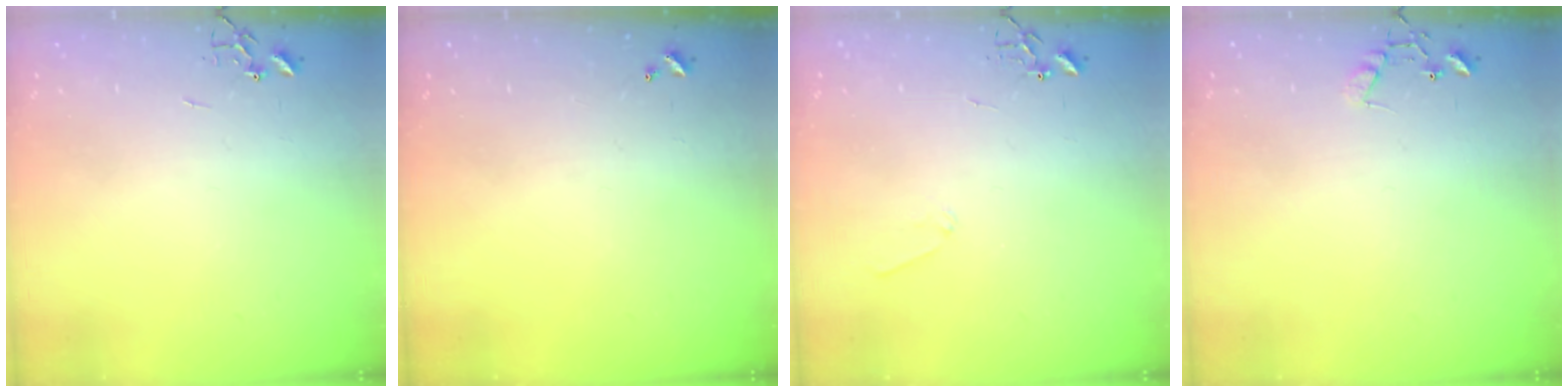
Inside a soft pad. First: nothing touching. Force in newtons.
{"total": 0.0}
{"total": 5.9, "press": 5.9, "slide": 0.4}
{"total": 6.8, "press": 6.8, "slide": 0.5}